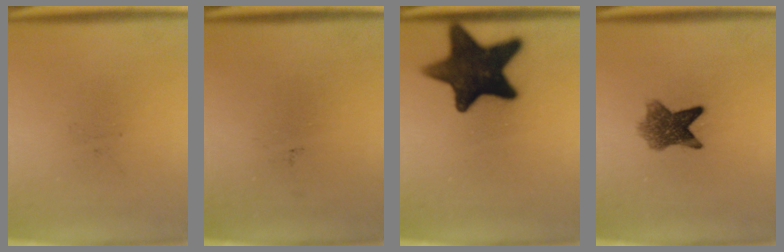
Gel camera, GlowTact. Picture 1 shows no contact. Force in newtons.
{"total": 0.0}
{"total": 15.5}
{"total": 6.0}